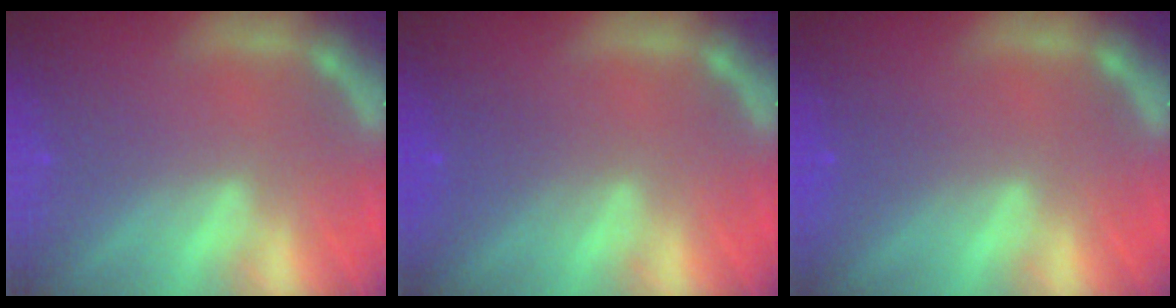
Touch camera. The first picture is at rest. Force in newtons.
{"total": 2.0}
{"total": 0.9}